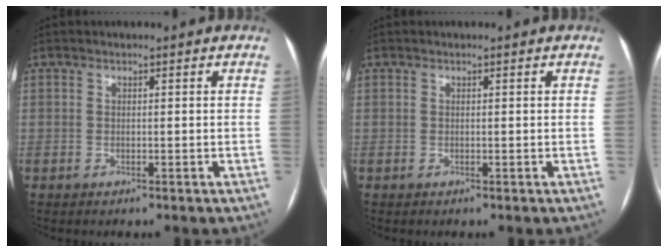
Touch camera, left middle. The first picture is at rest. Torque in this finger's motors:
{"motor_torque": [1.05, -1.09, -0.02, -0.11]}